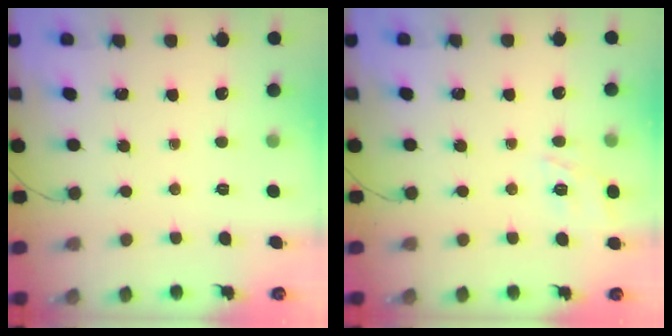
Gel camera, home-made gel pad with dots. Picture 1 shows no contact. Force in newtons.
{"total": 9.6, "press": 9.5, "slide": 1.5}